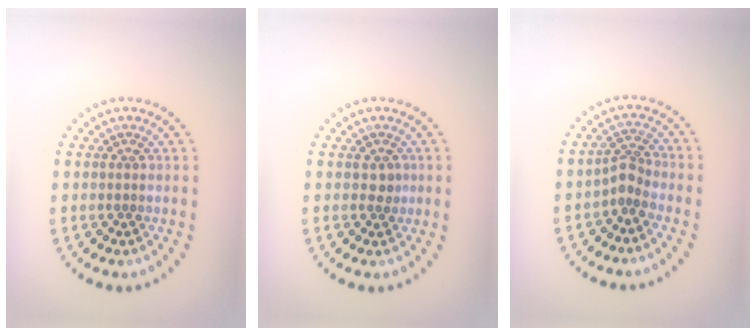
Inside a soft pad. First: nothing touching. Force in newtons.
{"total": 0.9, "press": 0.8, "slide": 0.3}
{"total": 1.9, "press": 1.3, "slide": 1.4}